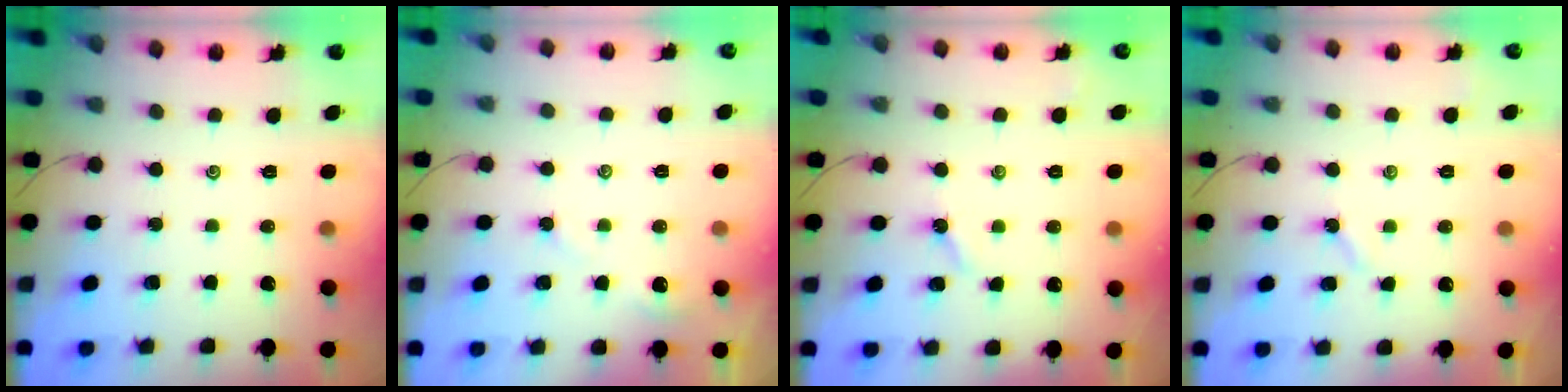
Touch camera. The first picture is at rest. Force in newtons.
{"total": 2.8, "press": 2.8, "slide": 0.4}
{"total": 2.4, "press": 2.3, "slide": 0.3}
{"total": 2.2, "press": 2.2, "slide": 0.4}